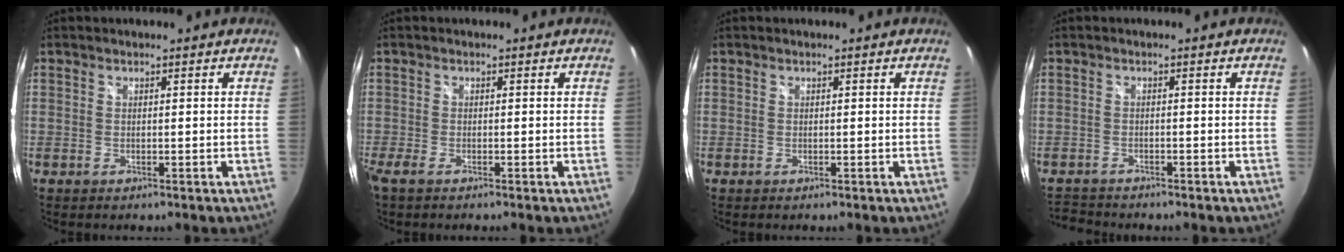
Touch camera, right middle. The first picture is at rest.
{"total": 1.8, "force": [-1.3, 0.0, 1.2], "torque": [-0.028, -0.008, -0.029]}
{"total": 0.0}
{"total": 3.4, "force": [-3.4, 0.6, 0.1], "torque": [-0.021, -0.012, -0.067]}